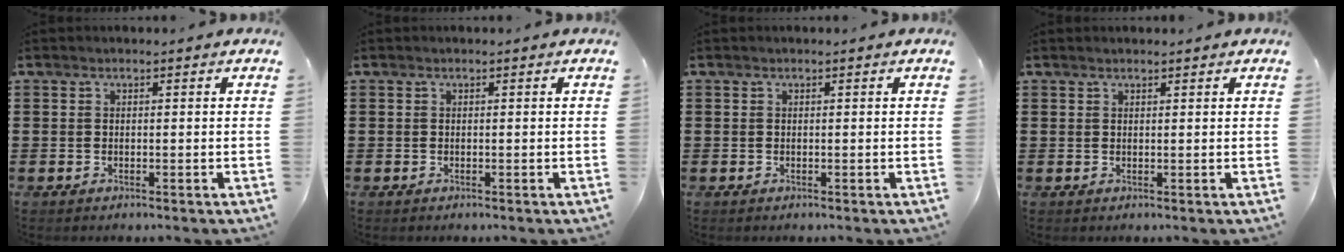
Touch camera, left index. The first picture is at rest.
{"total": 0.0}
{"total": 0.0}
{"total": 0.7, "force": [0.6, 0.1, 0.2], "torque": [-0.005, 0.000, 0.013]}